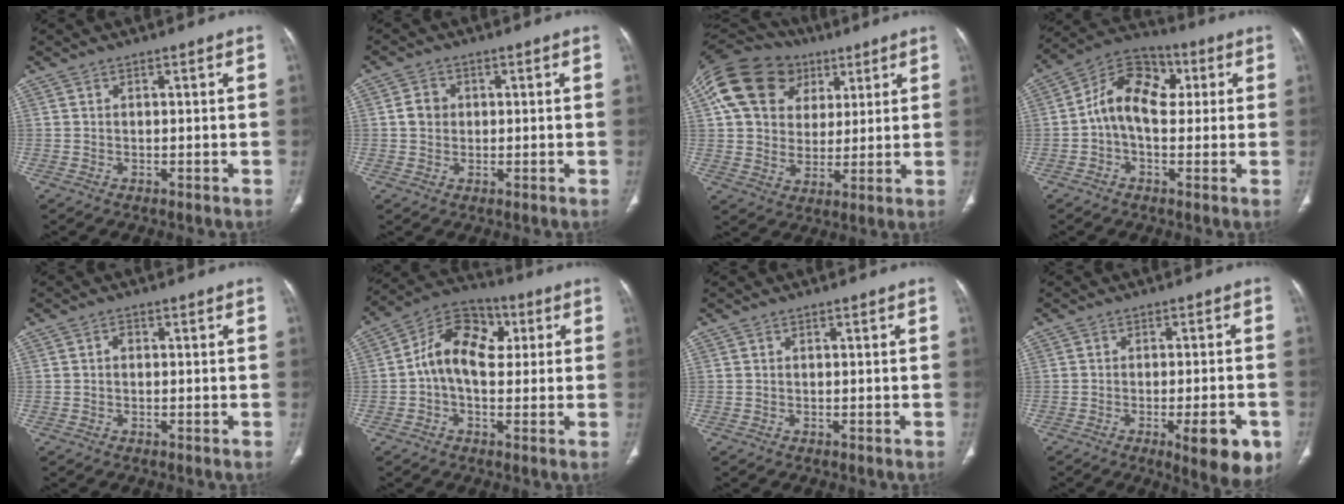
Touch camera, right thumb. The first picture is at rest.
{"total": 3.4, "force": [0.3, 3.1, 1.4], "torque": [-0.013, 0.006, 0.002]}
{"total": 20.1, "force": [7.5, 15.4, 10.6], "torque": [-0.191, 0.020, 0.130]}
{"total": 12.2, "force": [1.0, 8.2, 8.9], "torque": [-0.125, 0.032, 0.001]}
{"total": 1.1, "force": [0.0, 0.9, 0.7], "torque": [-0.003, 0.004, -0.006]}
{"total": 12.3, "force": [1.4, 8.3, 9.0], "torque": [-0.127, 0.028, 0.010]}
{"total": 0.0}
{"total": 10.0, "force": [-4.2, 2.6, 8.7], "torque": [-0.104, 0.000, -0.051]}